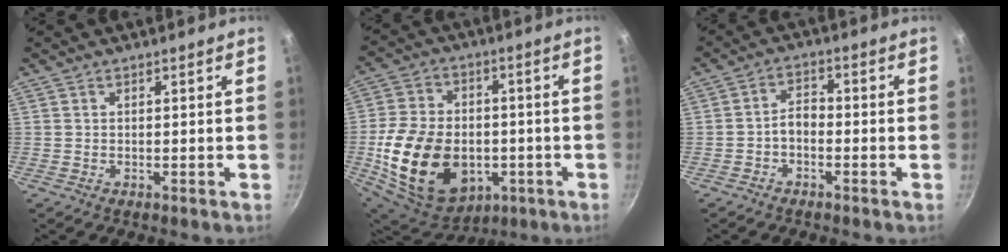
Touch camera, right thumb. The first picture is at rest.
{"total": 23.0, "force": [-4.5, 16.2, 15.8], "torque": [-0.284, 0.019, -0.060]}
{"total": 3.6, "force": [-1.7, 2.2, 2.4], "torque": [-0.033, 0.028, -0.034]}